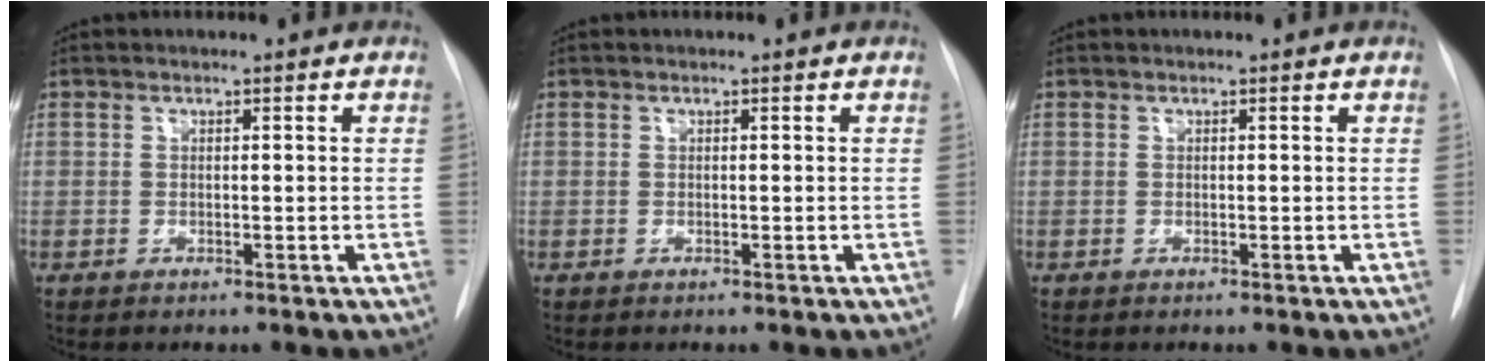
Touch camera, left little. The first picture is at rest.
{"total": 0.0}
{"total": 0.0}